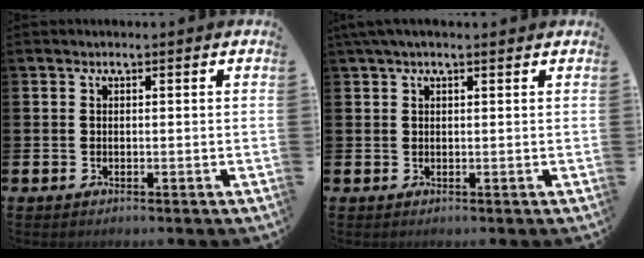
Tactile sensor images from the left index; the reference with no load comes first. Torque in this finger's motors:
{"motor_torque": [0.59, -0.66, 0.54, 0.14]}